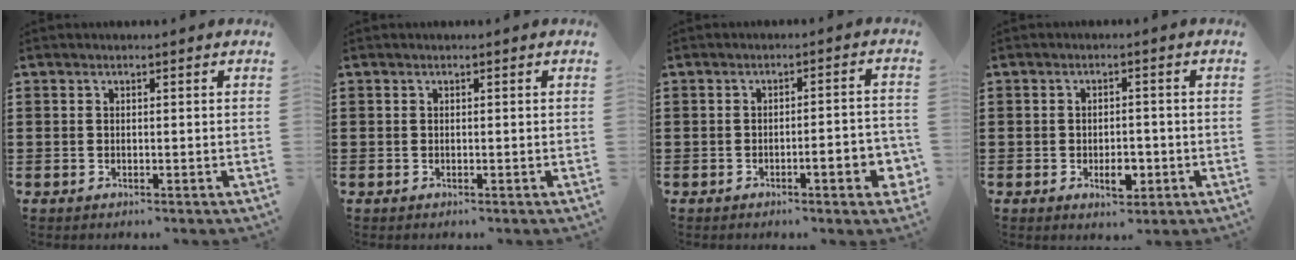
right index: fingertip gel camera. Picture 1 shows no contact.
{"total": 0.0}
{"total": 5.1, "force": [-2.1, 0.9, 4.6], "torque": [-0.064, -0.007, -0.034]}
{"total": 4.1, "force": [-1.5, 2.2, 3.2], "torque": [-0.054, 0.005, -0.025]}